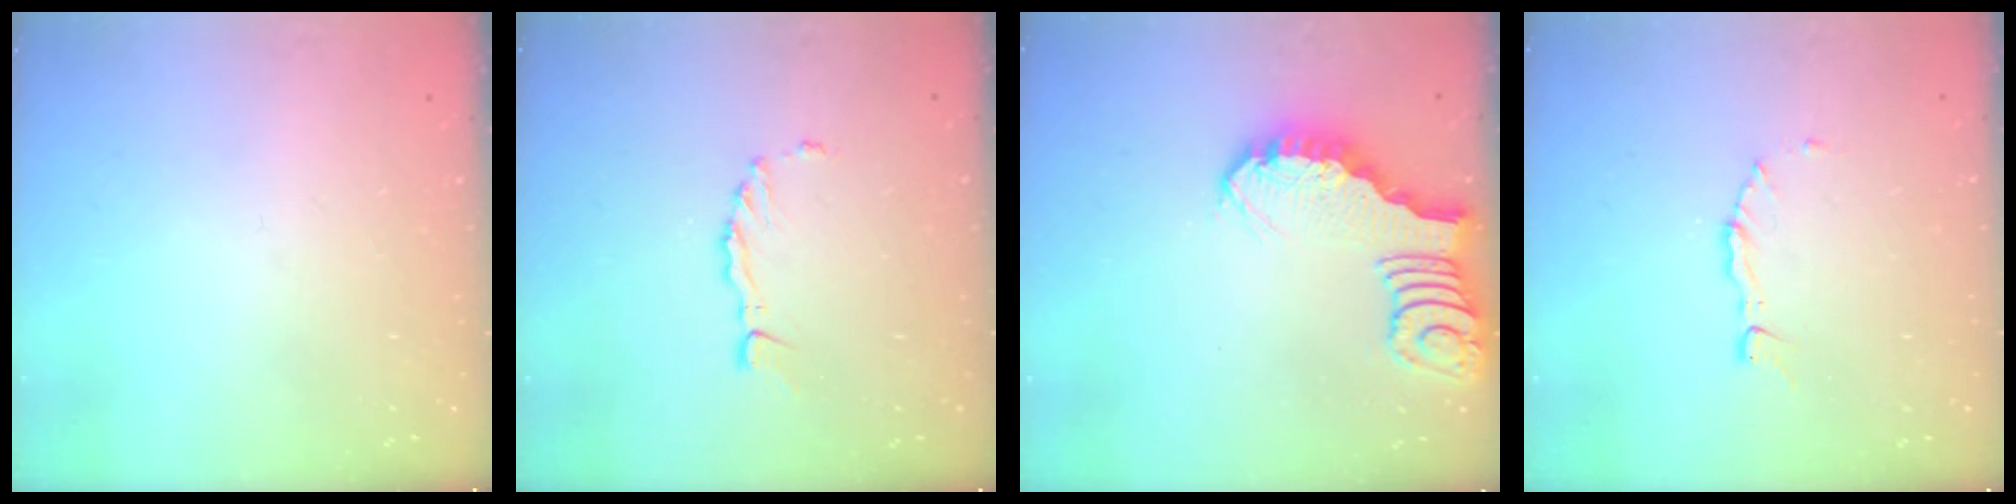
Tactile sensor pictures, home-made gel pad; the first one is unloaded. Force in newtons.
{"total": 2.1, "press": 2.1, "slide": 0.2}
{"total": 3.1, "press": 3.1, "slide": 0.4}
{"total": 3.0, "press": 2.9, "slide": 0.3}